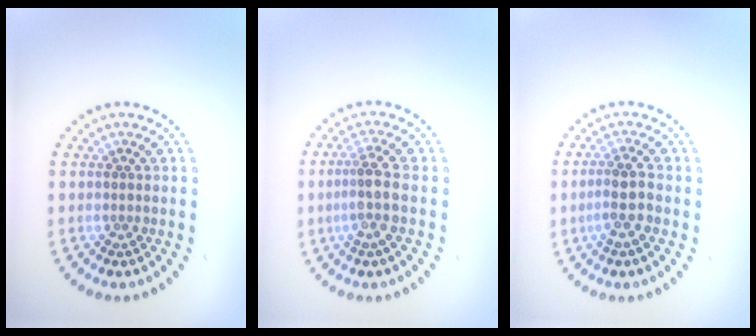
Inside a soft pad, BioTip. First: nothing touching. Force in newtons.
{"total": 2.6, "press": 2.0, "slide": 1.7}
{"total": 2.6, "press": 2.2, "slide": 1.3}